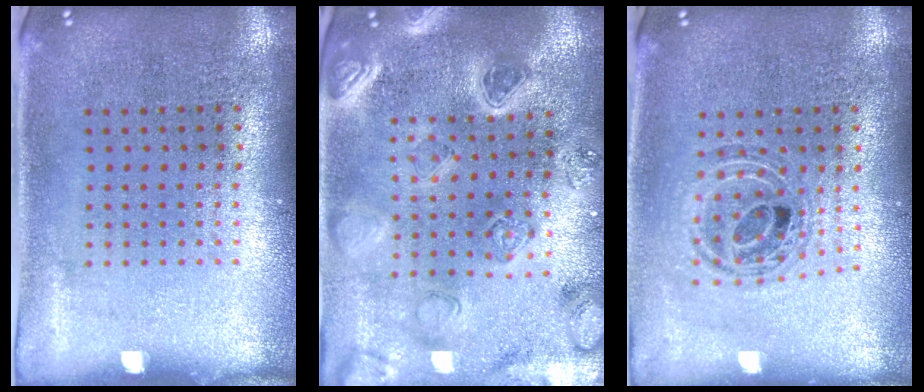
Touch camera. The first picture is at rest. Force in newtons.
{"total": 2.5, "press": 2.5, "slide": 0.3}
{"total": 0.8, "press": 0.8, "slide": 0.1}